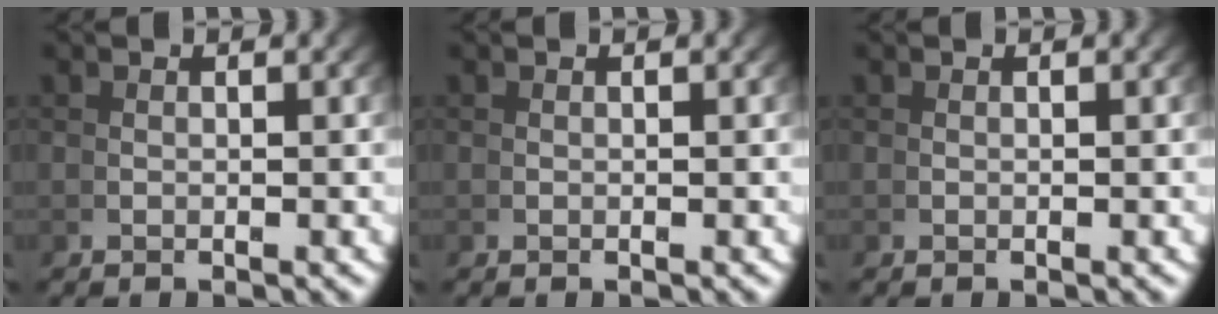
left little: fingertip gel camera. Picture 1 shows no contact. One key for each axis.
{"total": 0.0}
{"total": 0.0}